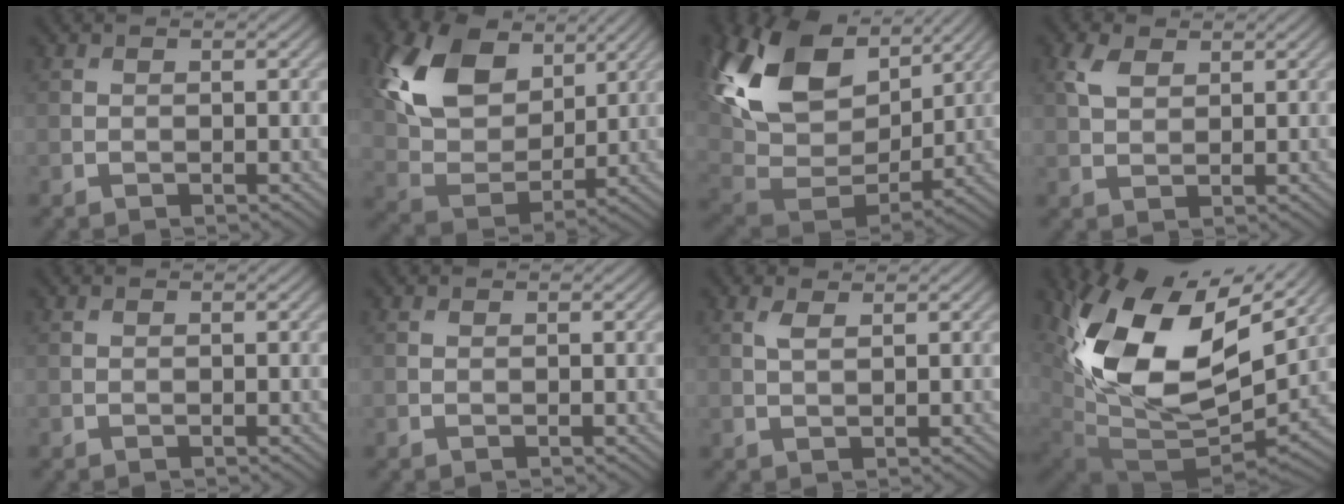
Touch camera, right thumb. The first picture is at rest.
{"total": 13.4, "force": [5.9, 8.7, 8.3], "torque": [-0.202, 0.014, 0.110]}
{"total": 18.4, "force": [7.7, 11.5, 12.0], "torque": [-0.297, 0.021, 0.162]}
{"total": 3.1, "force": [1.6, 1.8, 2.0], "torque": [-0.054, 0.005, 0.031]}
{"total": 0.0}
{"total": 0.0}
{"total": 1.5, "force": [0.9, 0.4, 1.2], "torque": [-0.033, 0.004, 0.019]}
{"total": 16.8, "force": [5.4, 10.2, 12.1], "torque": [-0.271, -0.006, 0.109]}